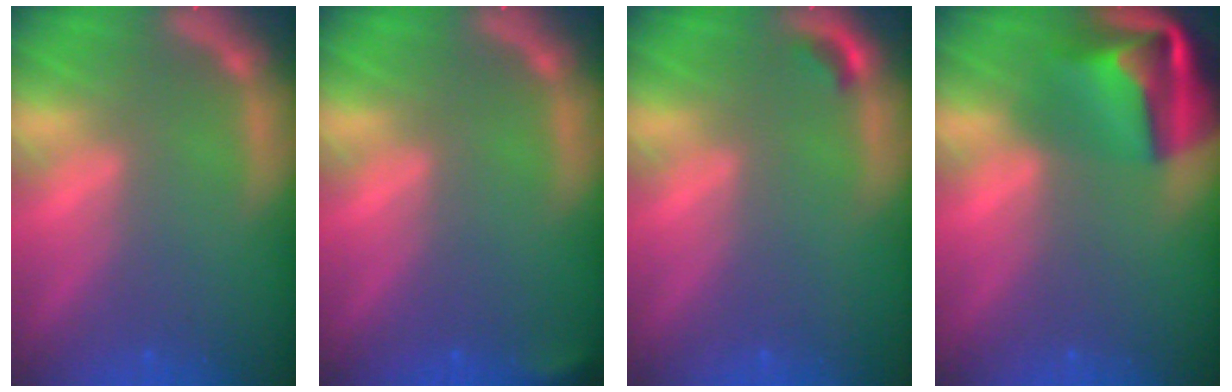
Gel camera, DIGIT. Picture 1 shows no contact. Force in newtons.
{"total": 1.4}
{"total": 0.9}
{"total": 8.9}